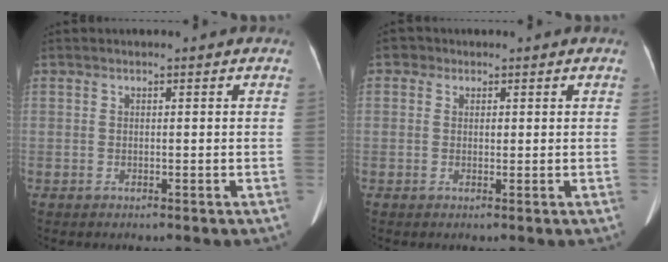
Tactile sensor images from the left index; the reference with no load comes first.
{"total": 2.0, "force": [0.7, 1.8, 0.7], "torque": [-0.013, 0.005, 0.007]}